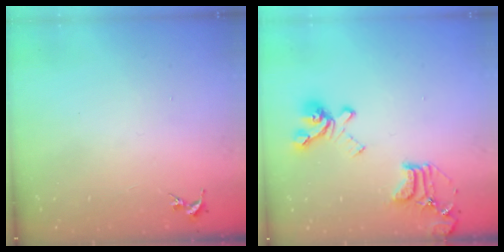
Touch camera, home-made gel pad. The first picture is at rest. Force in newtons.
{"total": 18.0, "press": 17.9, "slide": 1.9}